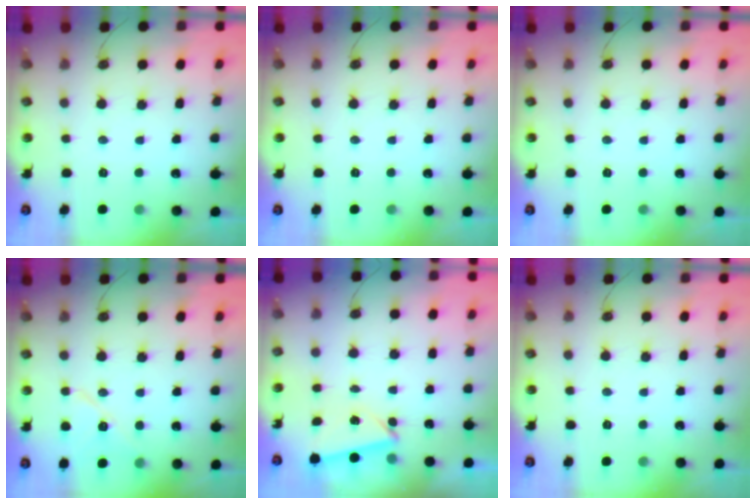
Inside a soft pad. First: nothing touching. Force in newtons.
{"total": 0.0}
{"total": 0.0}
{"total": 10.3, "press": 10.1, "slide": 1.6}
{"total": 3.3, "press": 3.1, "slide": 1.3}
{"total": 0.0}